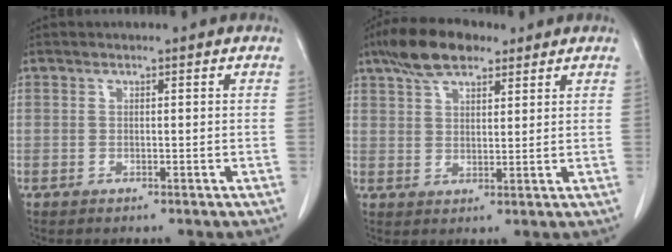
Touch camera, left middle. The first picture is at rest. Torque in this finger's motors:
{"motor_torque": [1.26, -0.88, 0.12, 0.04]}